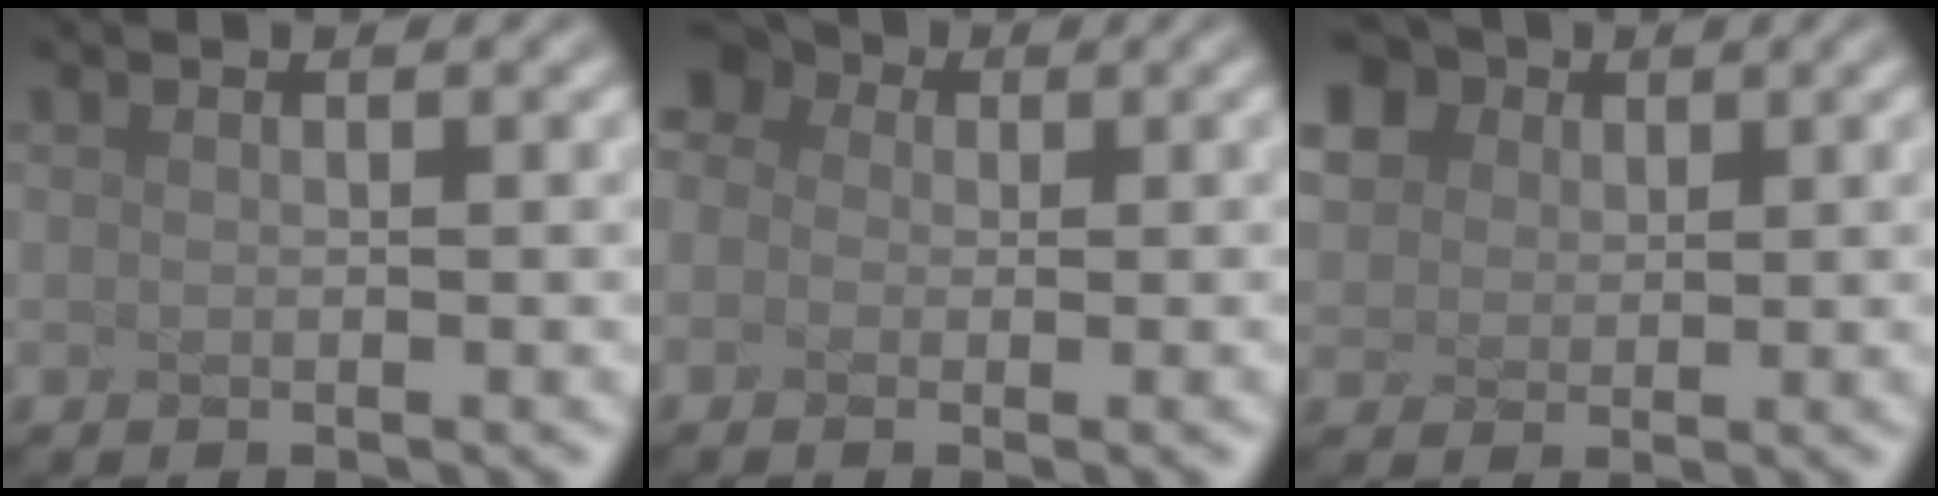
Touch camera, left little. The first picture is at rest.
{"total": 3.3, "force": [0.2, 3.0, 1.5], "torque": [-0.045, 0.020, 0.007]}
{"total": 5.3, "force": [2.8, 4.1, 1.9], "torque": [-0.107, 0.021, 0.085]}